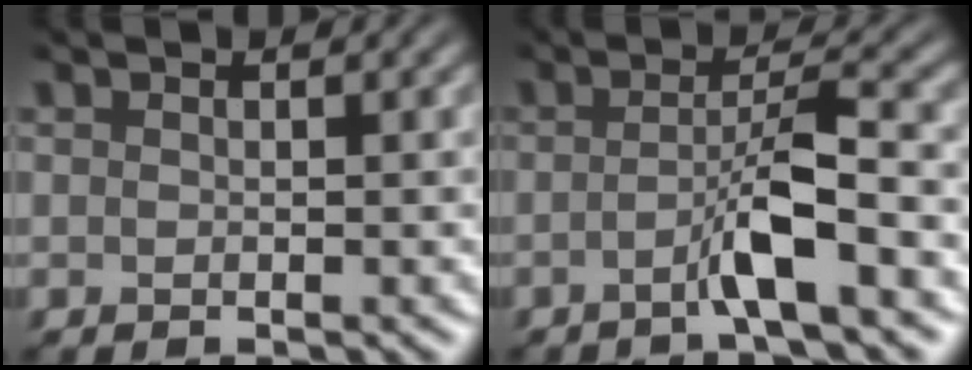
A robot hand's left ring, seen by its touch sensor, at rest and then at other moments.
{"total": 3.9, "force": [-1.6, 0.2, 3.5], "torque": [-0.061, 0.015, -0.041]}